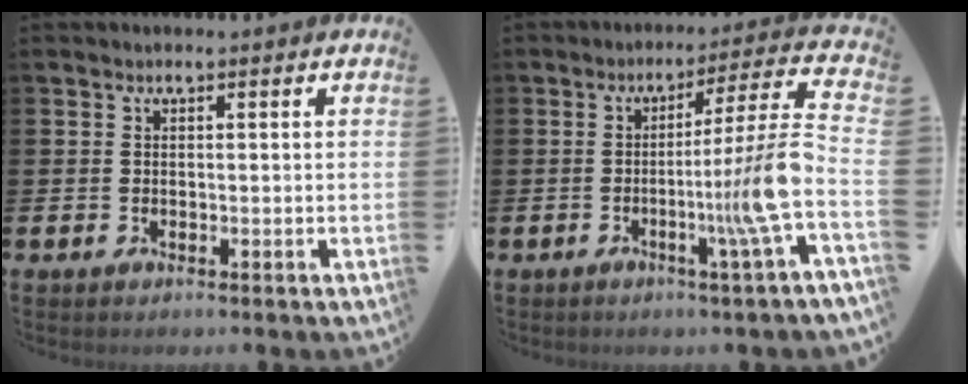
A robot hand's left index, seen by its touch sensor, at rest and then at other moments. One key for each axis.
{"total": 10.2, "fx": -2.2, "fy": -1.8, "fz": 9.8, "tx": -0.140, "ty": -0.038, "tz": -0.057}